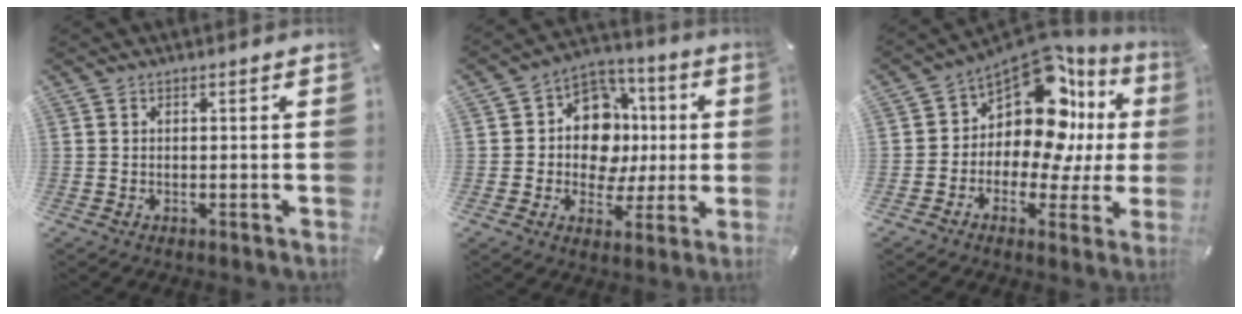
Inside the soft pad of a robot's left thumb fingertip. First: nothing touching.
{"total": 14.1, "force": [-0.7, 12.1, 7.2], "torque": [-0.115, 0.012, -0.002]}
{"total": 15.2, "force": [6.0, 8.7, 10.9], "torque": [-0.186, -0.068, 0.095]}